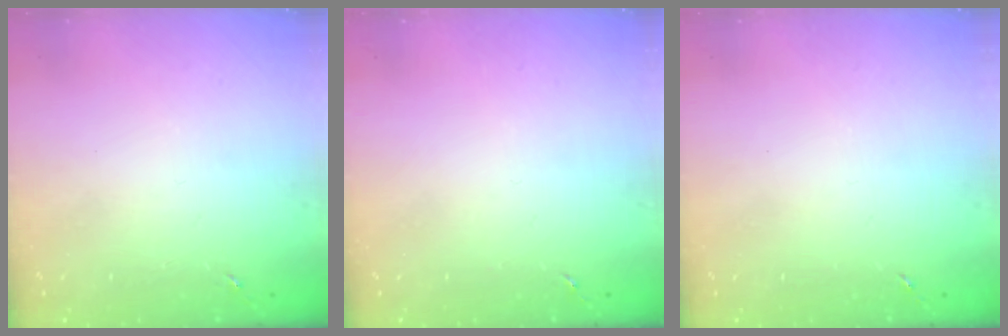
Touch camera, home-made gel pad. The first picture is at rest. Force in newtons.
{"total": 0.0}
{"total": 0.0}